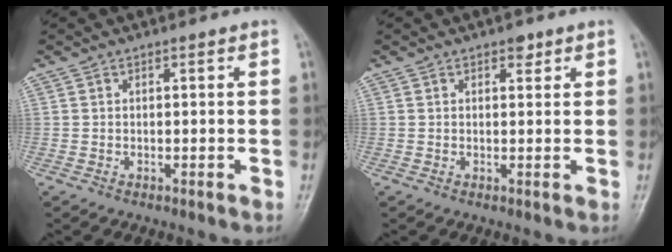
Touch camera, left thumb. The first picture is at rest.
{"total": 1.7, "force": [1.1, 1.0, 0.8], "torque": [0.000, -0.004, 0.011]}